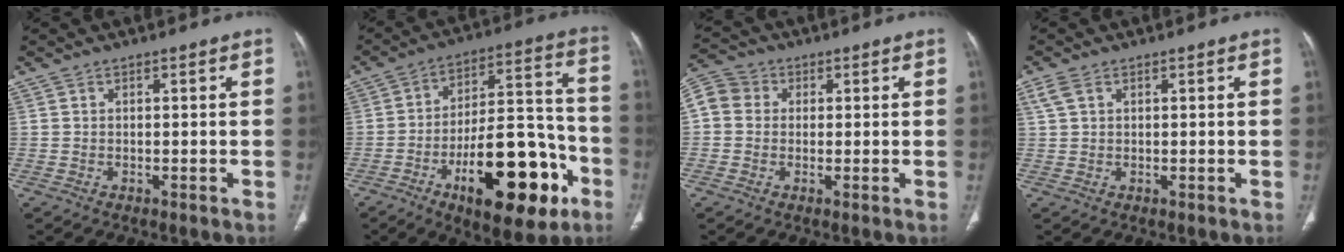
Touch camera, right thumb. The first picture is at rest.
{"total": 23.7, "force": [-10.3, 9.8, 18.9], "torque": [-0.266, 0.063, -0.147]}
{"total": 7.6, "force": [1.1, 6.8, 3.2], "torque": [-0.057, 0.020, 0.013]}
{"total": 2.8, "force": [1.4, 1.6, 1.8], "torque": [-0.047, 0.008, 0.036]}